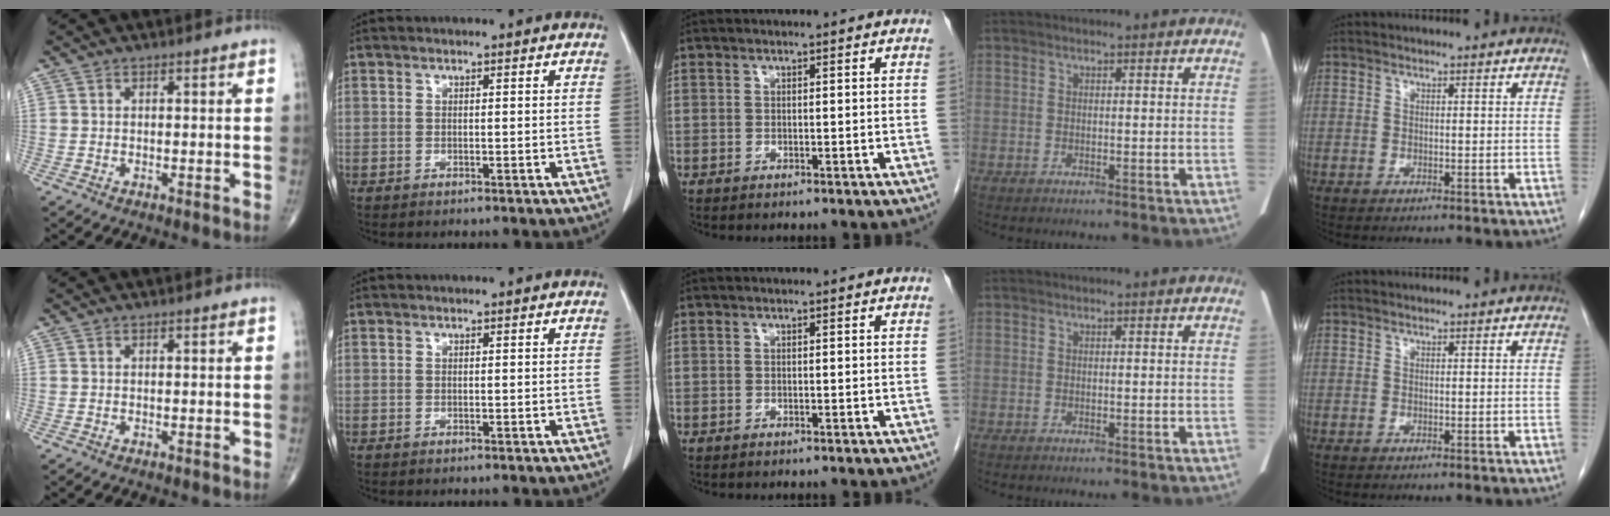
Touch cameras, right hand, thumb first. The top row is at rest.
{}